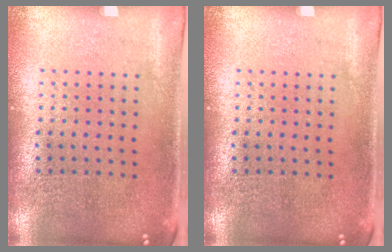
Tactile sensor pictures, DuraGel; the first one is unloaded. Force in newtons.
{"total": 0.0}